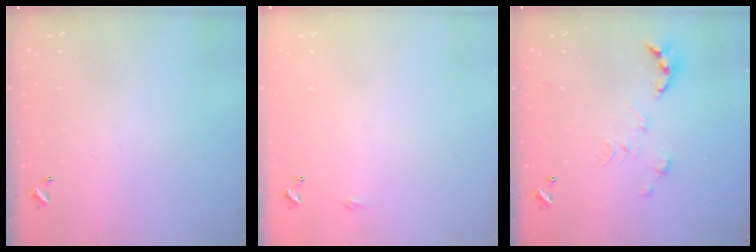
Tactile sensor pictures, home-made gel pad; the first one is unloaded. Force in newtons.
{"total": 2.2, "press": 2.1, "slide": 0.4}
{"total": 0.0}